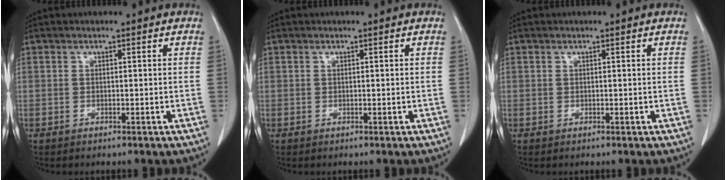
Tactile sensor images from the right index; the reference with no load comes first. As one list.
[{"total": 0.0}, {"total": 0.0}]